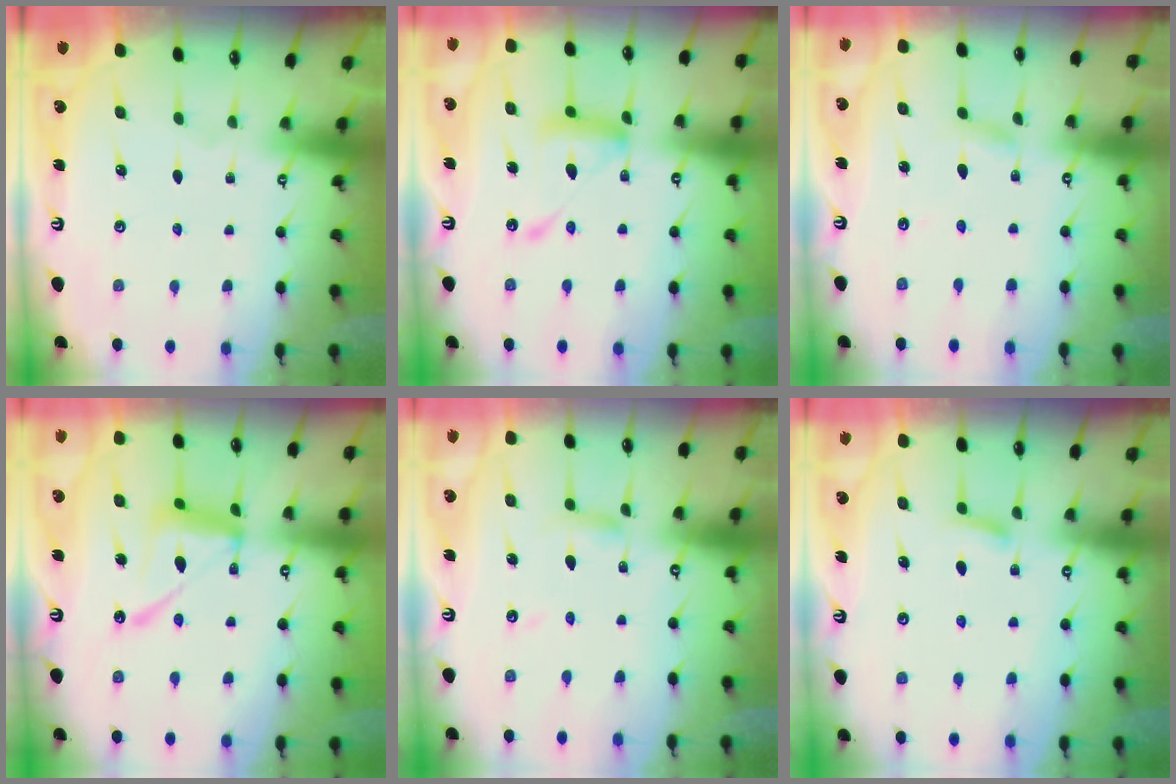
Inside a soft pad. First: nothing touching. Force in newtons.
{"total": 13.3, "press": 13.3, "slide": 1.1}
{"total": 1.7, "press": 1.7, "slide": 0.2}
{"total": 13.9, "press": 13.8, "slide": 1.2}
{"total": 4.6, "press": 4.6, "slide": 0.4}
{"total": 5.4, "press": 5.3, "slide": 0.8}